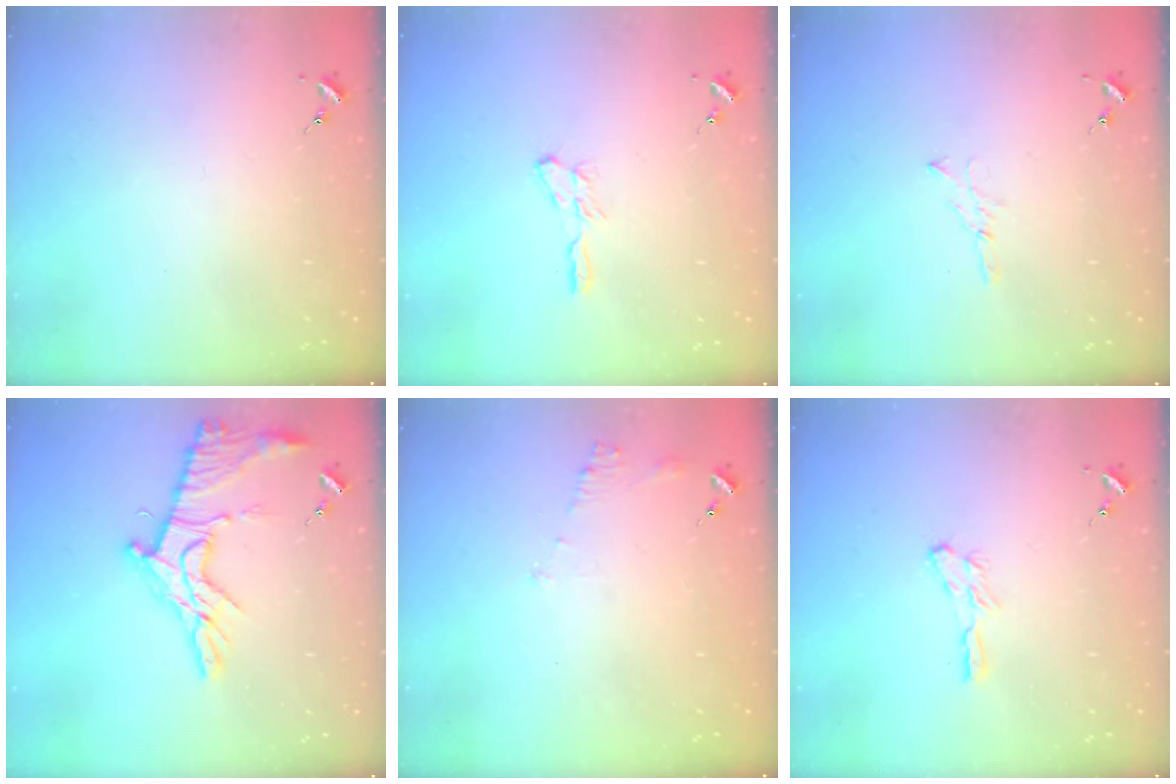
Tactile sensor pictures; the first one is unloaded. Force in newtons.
{"total": 5.6, "press": 5.6, "slide": 0.7}
{"total": 3.7, "press": 3.7, "slide": 0.5}
{"total": 16.7, "press": 16.6, "slide": 1.1}
{"total": 6.8, "press": 6.8, "slide": 0.6}
{"total": 5.3, "press": 5.3, "slide": 0.2}